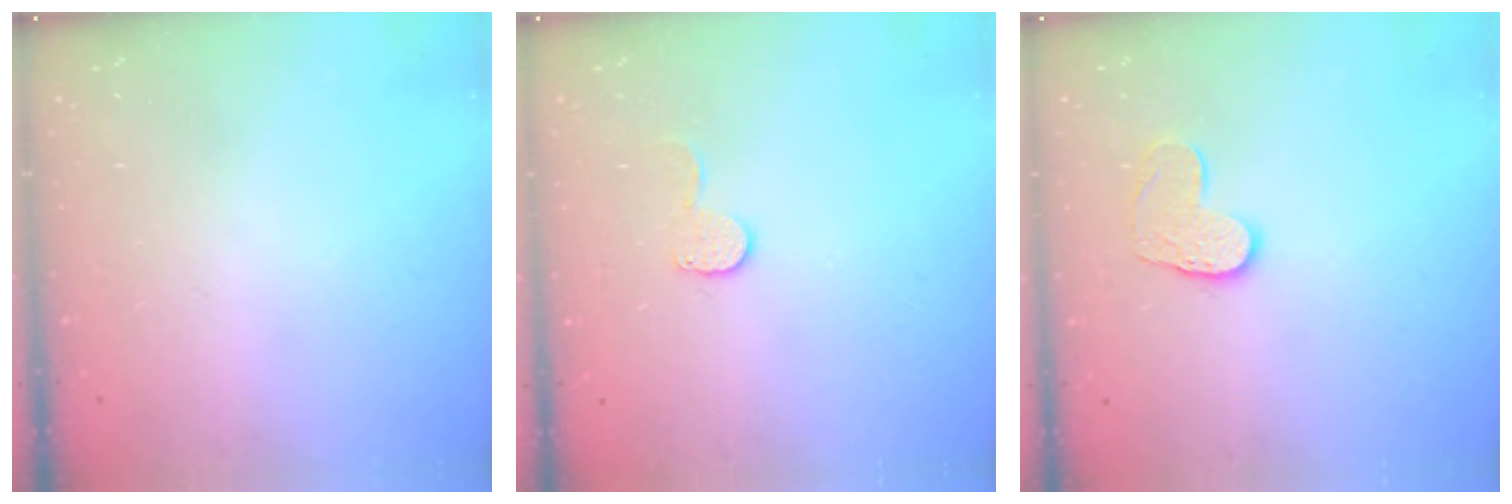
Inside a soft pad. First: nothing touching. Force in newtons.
{"total": 7.1, "press": 7.1, "slide": 0.4}
{"total": 8.8, "press": 8.8, "slide": 0.7}